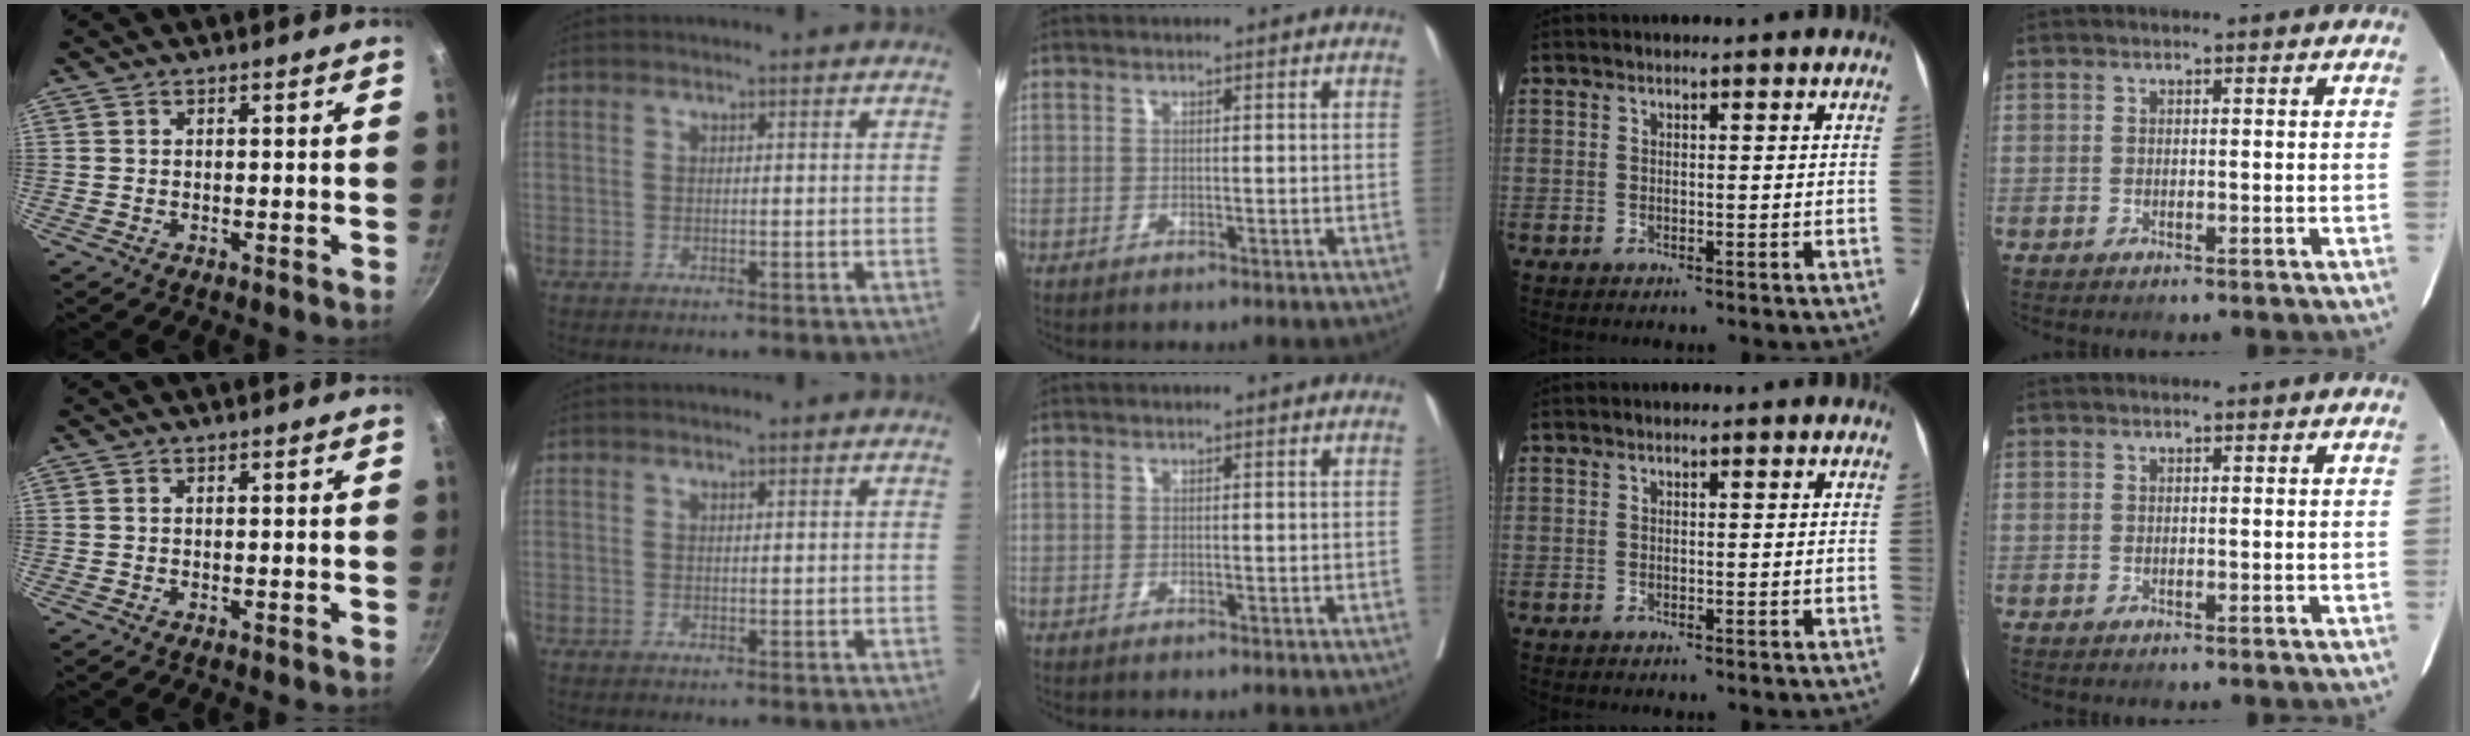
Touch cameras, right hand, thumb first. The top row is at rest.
{}